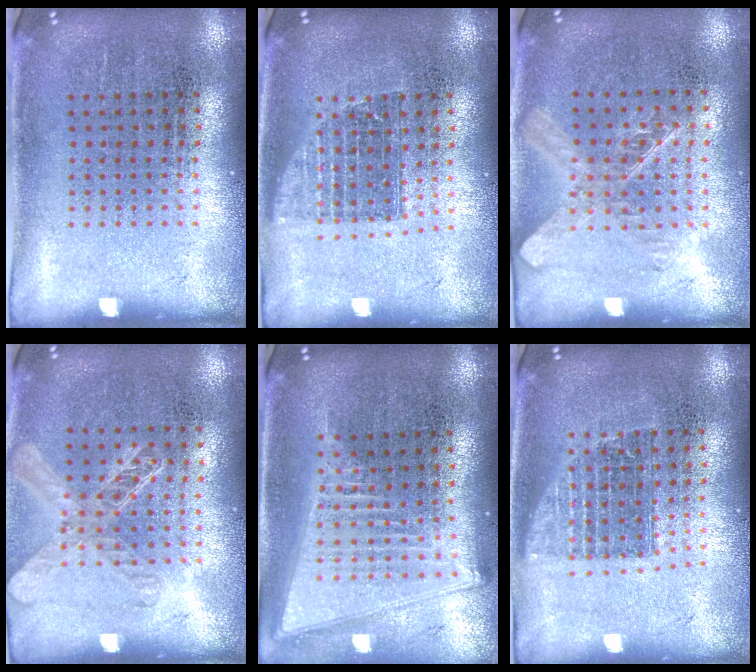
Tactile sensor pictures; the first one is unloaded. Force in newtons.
{"total": 1.4, "press": 1.1, "slide": 0.8}
{"total": 1.6, "press": 1.4, "slide": 0.8}
{"total": 1.3, "press": 1.2, "slide": 0.5}
{"total": 2.1, "press": 1.7, "slide": 1.2}
{"total": 1.4, "press": 1.2, "slide": 0.7}